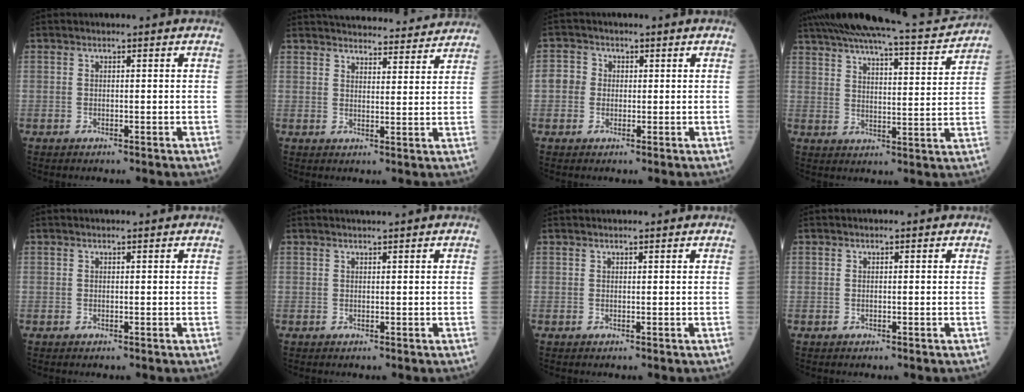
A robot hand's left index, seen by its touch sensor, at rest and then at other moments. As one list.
[{"total": 16.3, "force": [15.7, 2.4, 3.7], "torque": [-0.034, 0.011, 0.195]}, {"total": 3.2, "force": [-0.3, 3.1, 0.8], "torque": [-0.013, 0.011, -0.007]}, {"total": 18.8, "force": [17.1, 1.0, 7.9], "torque": [-0.130, -0.007, 0.237]}, {"total": 0.8, "force": [0.7, -0.1, 0.2], "torque": [-0.010, 0.004, 0.013]}, {"total": 1.2, "force": [1.1, -0.4, 0.4], "torque": [-0.011, 0.005, 0.027]}, {"total": 1.2, "force": [1.2, -0.1, 0.2], "torque": [-0.006, 0.013, 0.018]}, {"total": 0.0}]